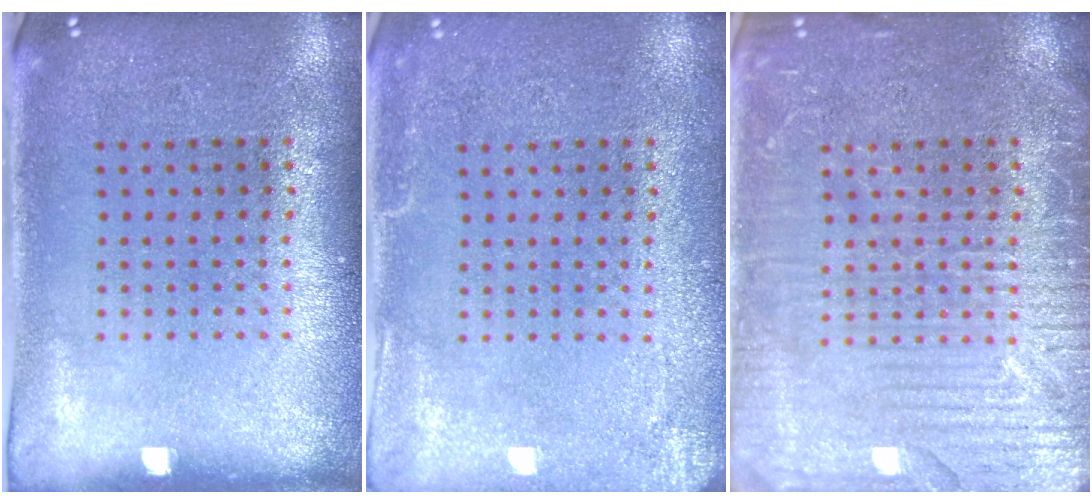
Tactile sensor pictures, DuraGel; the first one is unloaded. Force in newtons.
{"total": 2.8, "press": 2.8, "slide": 0.3}
{"total": 6.2, "press": 6.1, "slide": 0.8}